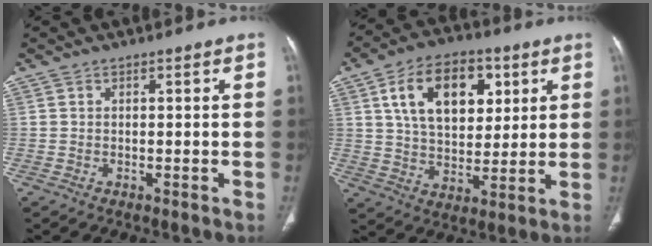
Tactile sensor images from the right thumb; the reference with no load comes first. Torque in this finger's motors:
{"motor_torque": [-0.19, 2.77, 1.67, 0.73, 0.45]}